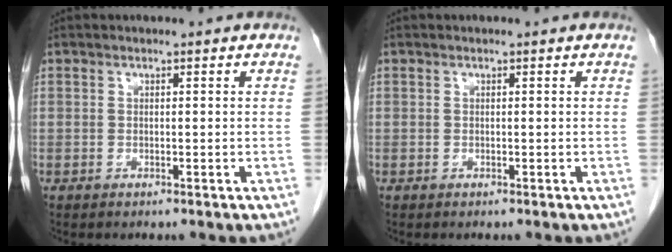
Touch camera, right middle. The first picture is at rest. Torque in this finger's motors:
{"motor_torque": [0.00, 0.00, 0.00, 0.00]}